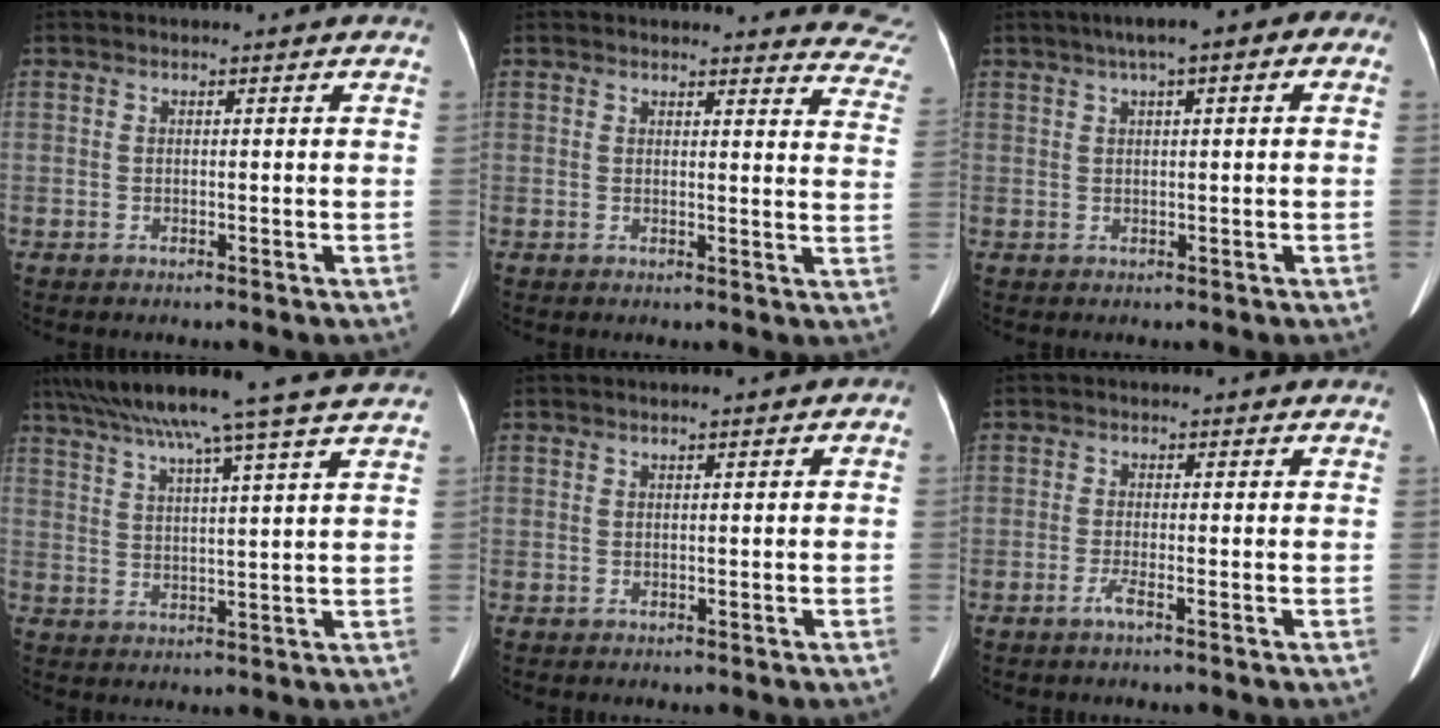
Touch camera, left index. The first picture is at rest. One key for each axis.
{"total": 11.3, "fx": 11.1, "fy": 1.8, "fz": 1.1, "tx": 0.037, "ty": -0.078, "tz": 0.074}
{"total": 7.4, "fx": 3.3, "fy": 2.1, "fz": 6.3, "tx": -0.087, "ty": 0.039, "tz": 0.039}
{"total": 17.1, "fx": 14.2, "fy": -1.6, "fz": 9.3, "tx": -0.162, "ty": 0.016, "tz": 0.204}
{"total": 0.9, "fx": 0.2, "fy": 0.3, "fz": 0.8, "tx": -0.006, "ty": 0.005, "tz": 0.001}
{"total": 1.4, "fx": -0.8, "fy": -0.2, "fz": 1.1, "tx": -0.023, "ty": -0.001, "tz": -0.019}